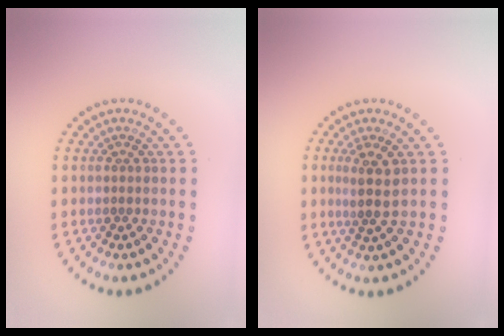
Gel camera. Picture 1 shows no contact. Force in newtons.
{"total": 2.6, "press": 2.1, "slide": 1.6}